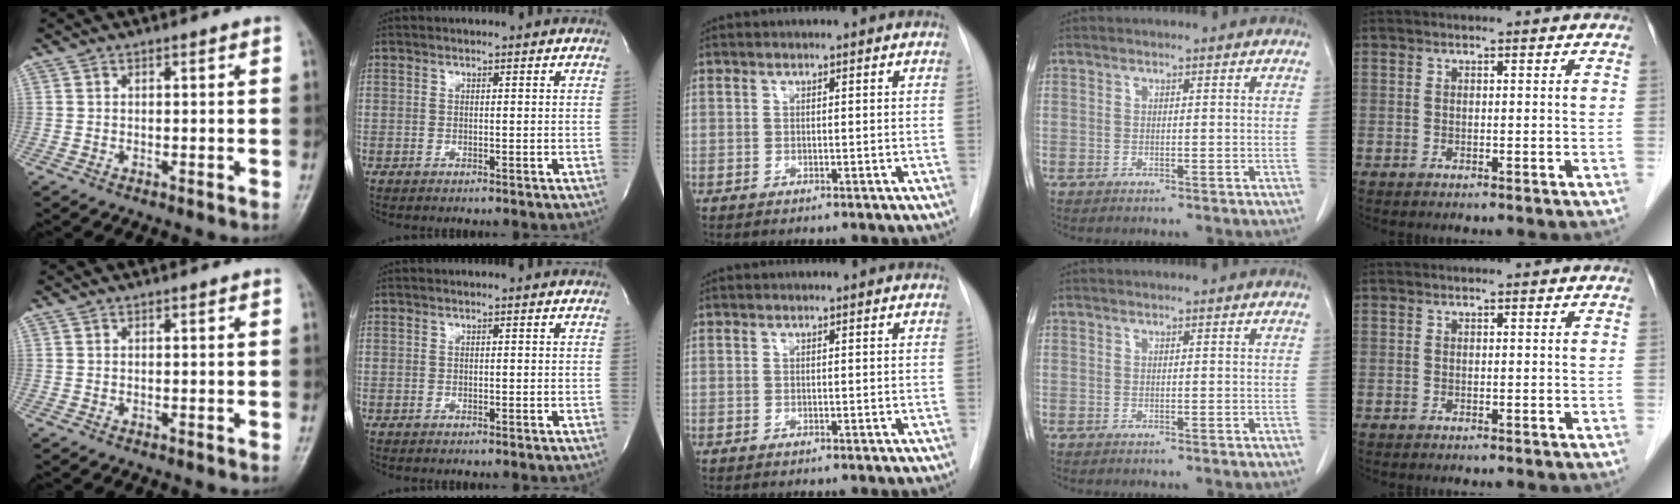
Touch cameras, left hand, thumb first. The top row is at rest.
{}